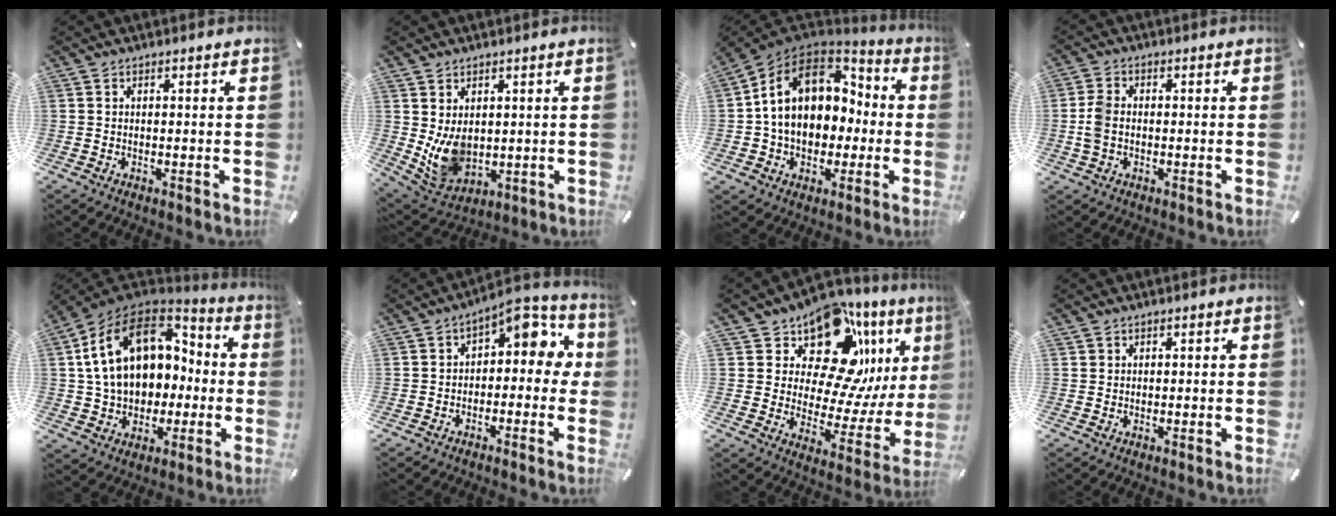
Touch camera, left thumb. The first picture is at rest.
{"total": 8.9, "force": [1.3, 7.2, 5.1], "torque": [-0.112, -0.019, 0.028]}
{"total": 15.2, "force": [1.1, 12.7, 8.3], "torque": [-0.152, 0.003, 0.025]}
{"total": 5.5, "force": [-0.5, 3.8, 3.8], "torque": [-0.088, 0.005, -0.011]}
{"total": 19.2, "force": [3.0, 14.9, 11.8], "torque": [-0.223, 0.007, 0.059]}
{"total": 8.9, "force": [3.3, 4.7, 6.8], "torque": [-0.096, -0.020, 0.052]}
{"total": 18.0, "force": [12.0, 10.0, 9.0], "torque": [-0.122, -0.101, 0.202]}
{"total": 1.0, "force": [0.6, 0.8, -0.1], "torque": [0.002, 0.002, 0.011]}